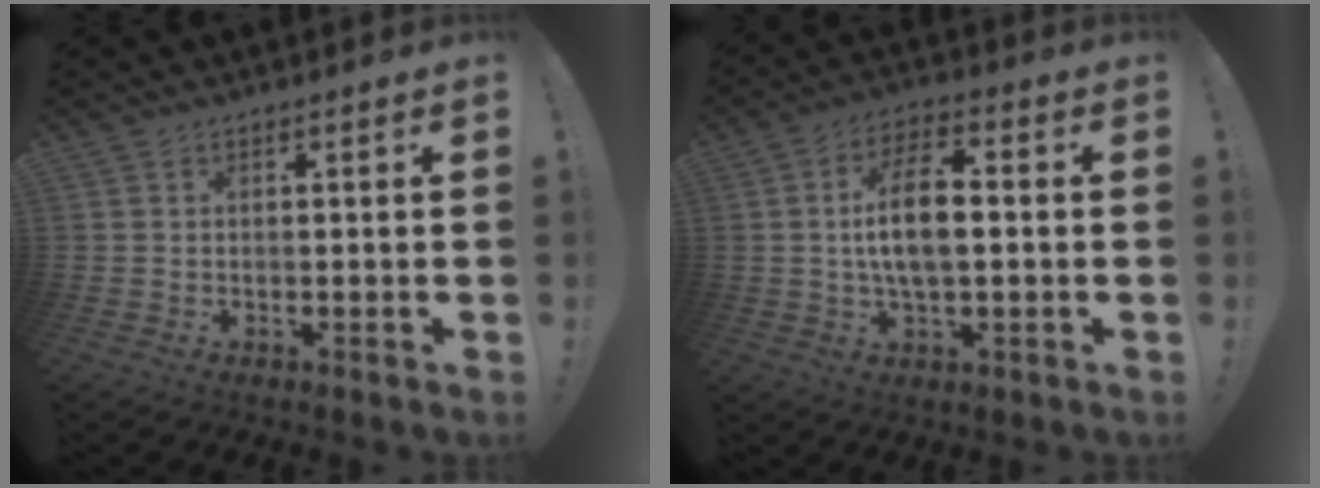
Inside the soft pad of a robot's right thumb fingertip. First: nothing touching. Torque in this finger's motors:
{"motor_torque": [0.13, 0.60, 0.55, 0.49, 0.17]}